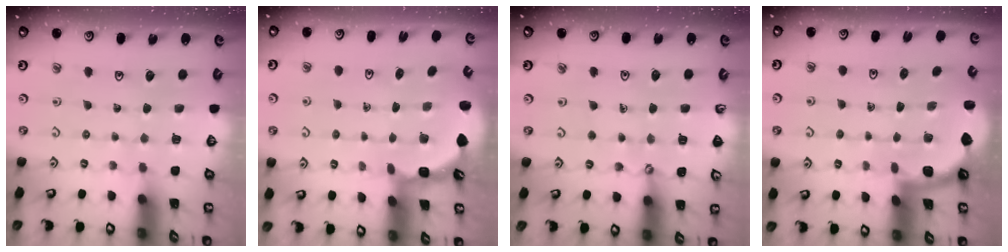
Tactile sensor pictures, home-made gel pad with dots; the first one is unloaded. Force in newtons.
{"total": 2.3, "press": 2.1, "slide": 0.9}
{"total": 1.9, "press": 1.9, "slide": 0.1}
{"total": 1.7, "press": 1.7, "slide": 0.1}